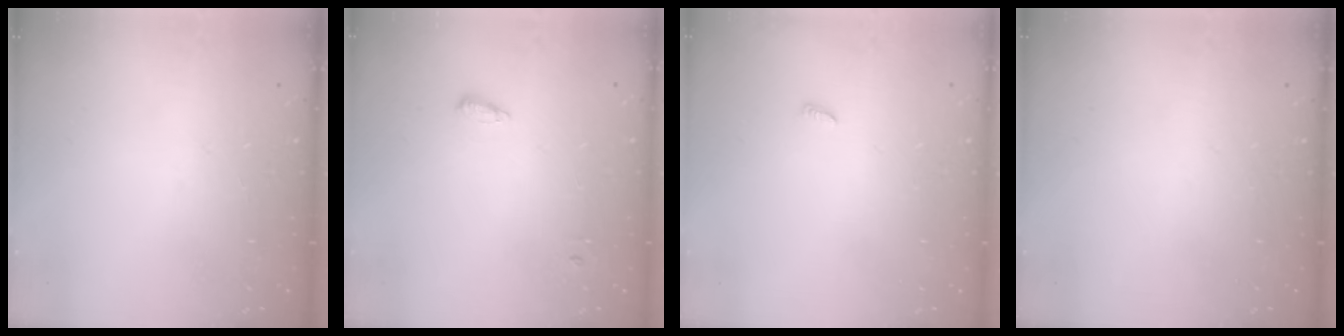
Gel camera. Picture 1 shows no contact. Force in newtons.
{"total": 4.2, "press": 4.1, "slide": 0.8}
{"total": 2.4, "press": 2.4, "slide": 0.2}
{"total": 0.0}